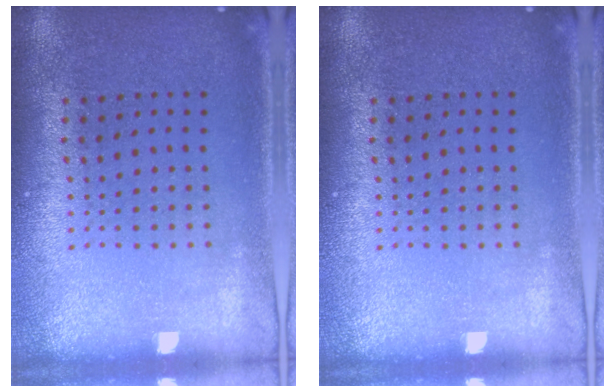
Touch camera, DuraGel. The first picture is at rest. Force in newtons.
{"total": 0.0}